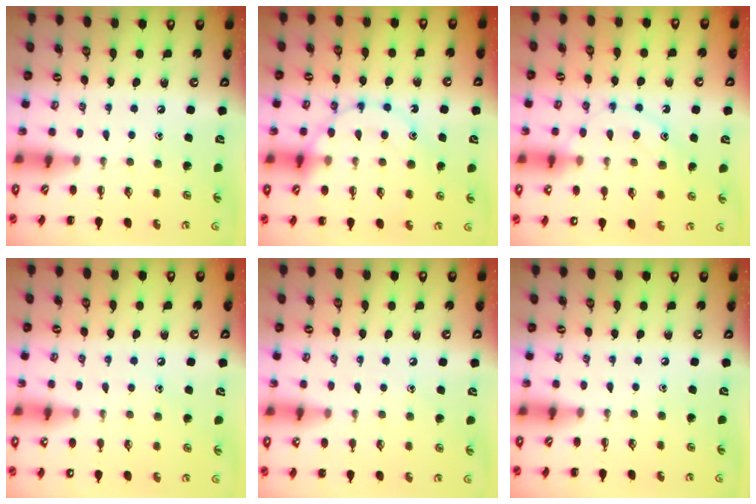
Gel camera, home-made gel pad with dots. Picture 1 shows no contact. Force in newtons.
{"total": 14.7, "press": 14.6, "slide": 2.2}
{"total": 11.9, "press": 11.8, "slide": 0.6}
{"total": 6.4, "press": 6.2, "slide": 1.6}
{"total": 5.1, "press": 5.0, "slide": 1.4}
{"total": 0.0}